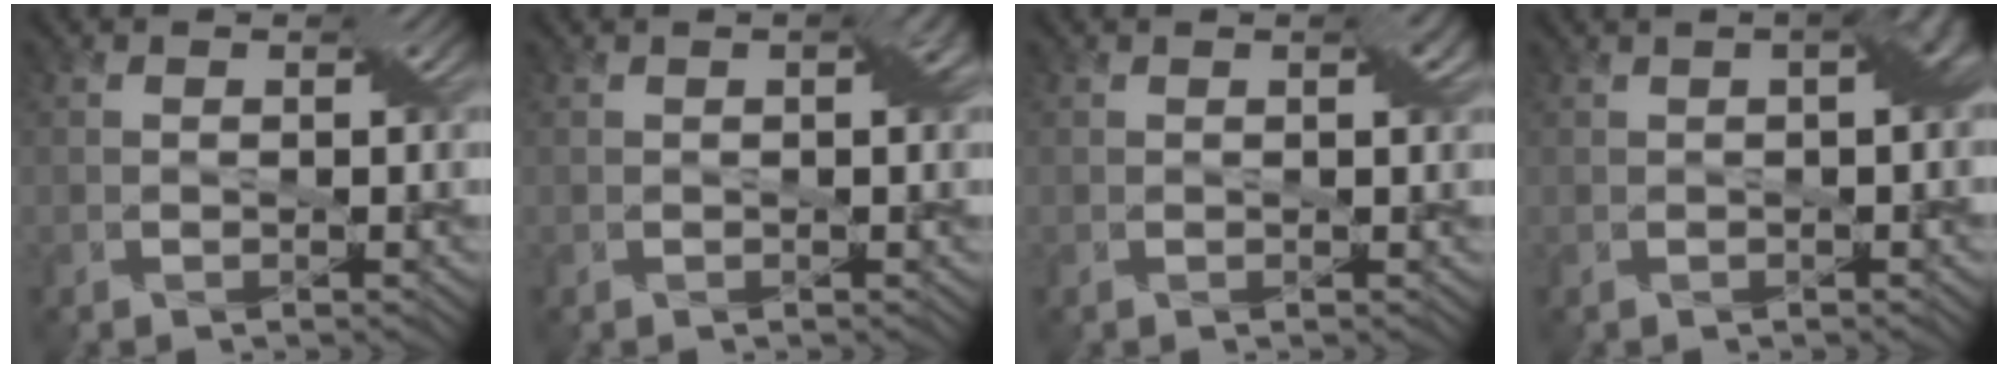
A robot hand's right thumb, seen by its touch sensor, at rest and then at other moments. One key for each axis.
{"total": 1.9, "fx": 0.4, "fy": 0.3, "fz": 1.9, "tx": -0.026, "ty": 0.009, "tz": 0.005}
{"total": 1.3, "fx": 0.5, "fy": 0.2, "fz": 1.2, "tx": -0.016, "ty": 0.004, "tz": 0.009}
{"total": 3.1, "fx": 0.4, "fy": 0.8, "fz": 3.0, "tx": -0.036, "ty": 0.014, "tz": 0.009}